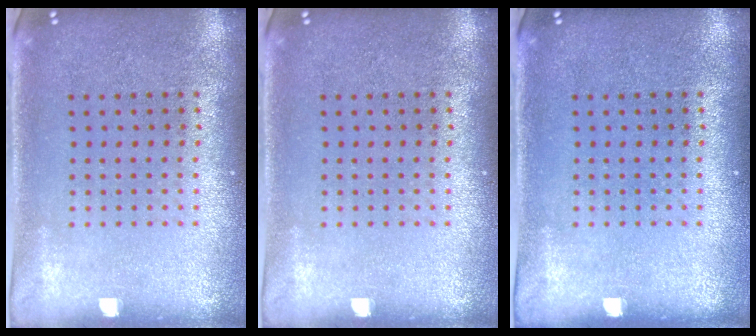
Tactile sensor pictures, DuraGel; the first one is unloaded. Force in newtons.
{"total": 0.0}
{"total": 0.0}